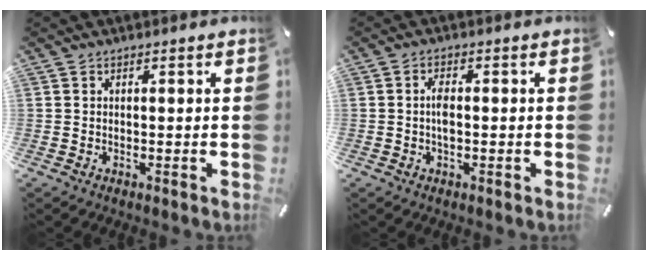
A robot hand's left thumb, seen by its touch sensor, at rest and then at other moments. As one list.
[{"total": 3.0, "force": [-0.2, 1.2, 2.7], "torque": [-0.050, 0.003, -0.005]}]